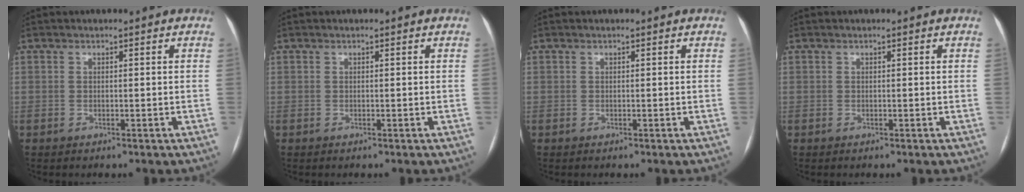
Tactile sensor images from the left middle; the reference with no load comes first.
{"total": 0.0}
{"total": 0.0}
{"total": 0.0}